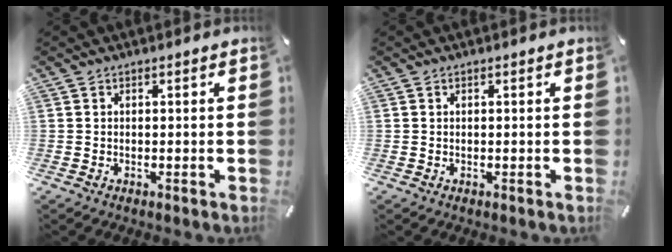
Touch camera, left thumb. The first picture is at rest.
{"total": 0.0}